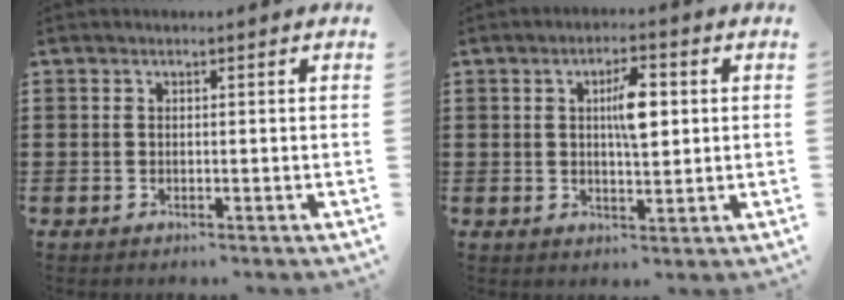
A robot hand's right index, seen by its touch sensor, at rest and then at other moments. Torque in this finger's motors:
{"motor_torque": [0.36, -0.27, 0.18, 0.08]}